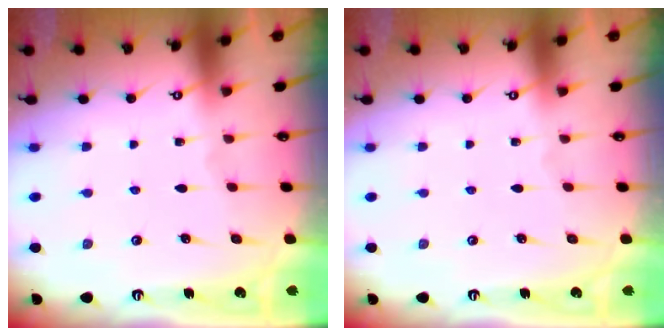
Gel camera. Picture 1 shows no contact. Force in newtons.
{"total": 0.0}